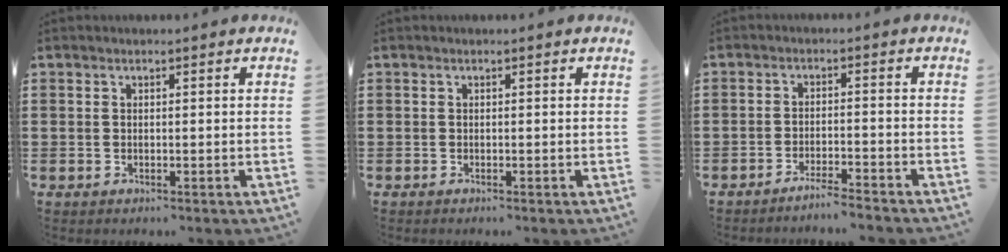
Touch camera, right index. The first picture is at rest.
{"total": 0.0}
{"total": 3.0, "force": [-2.9, -0.3, 0.7], "torque": [-0.015, 0.000, -0.059]}